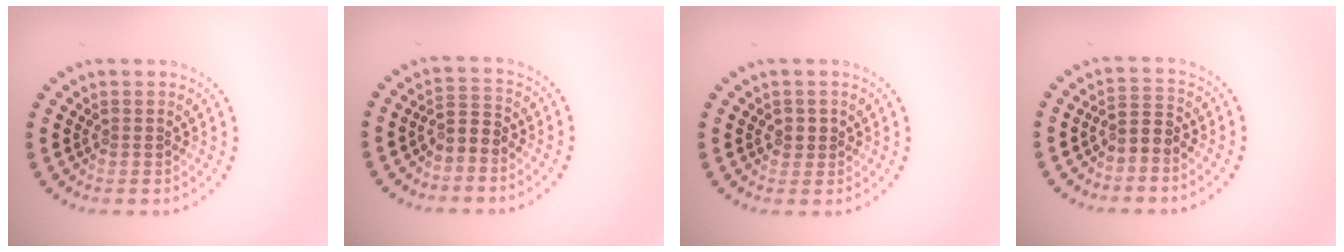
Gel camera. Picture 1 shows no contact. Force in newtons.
{"total": 2.0, "press": 1.6, "slide": 1.2}
{"total": 1.1, "press": 1.0, "slide": 0.5}
{"total": 2.0, "press": 1.5, "slide": 1.4}